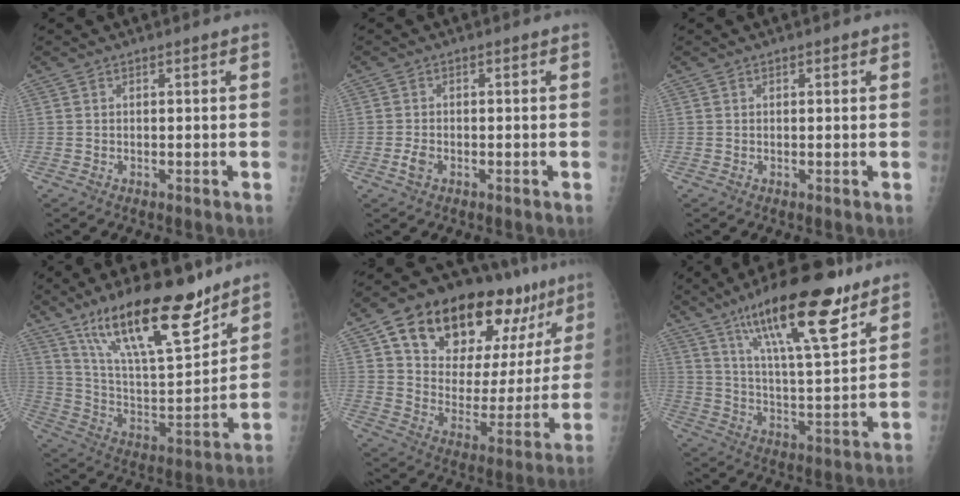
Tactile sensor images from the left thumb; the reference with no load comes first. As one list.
[{"total": 2.3, "force": [-1.0, 1.4, 1.5], "torque": [-0.031, 0.004, -0.020]}, {"total": 0.9, "force": [0.4, 0.6, 0.6], "torque": [-0.001, 0.001, 0.003]}, {"total": 23.7, "force": [15.9, 7.5, 15.8], "torque": [-0.235, -0.069, 0.279]}, {"total": 27.7, "force": [15.9, 13.9, 18.0], "torque": [-0.226, -0.024, 0.248]}, {"total": 21.6, "force": [13.3, 5.7, 16.0], "torque": [-0.242, -0.053, 0.223]}]